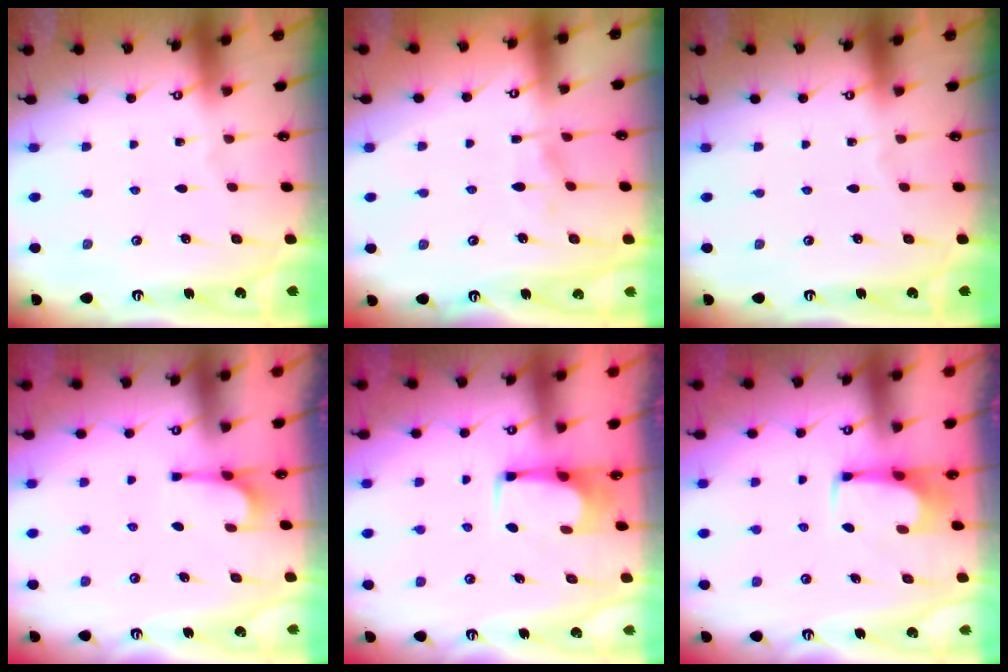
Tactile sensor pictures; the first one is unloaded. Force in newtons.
{"total": 3.7, "press": 3.7, "slide": 0.4}
{"total": 0.0}
{"total": 3.0, "press": 2.9, "slide": 0.7}
{"total": 2.5, "press": 2.4, "slide": 0.4}
{"total": 4.0, "press": 3.9, "slide": 0.4}